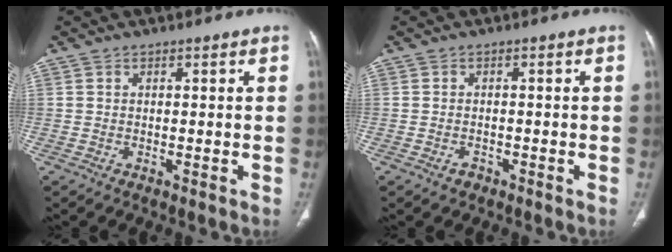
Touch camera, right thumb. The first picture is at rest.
{"total": 1.2, "force": [-0.8, 0.8, 0.4], "torque": [-0.008, 0.005, -0.012]}